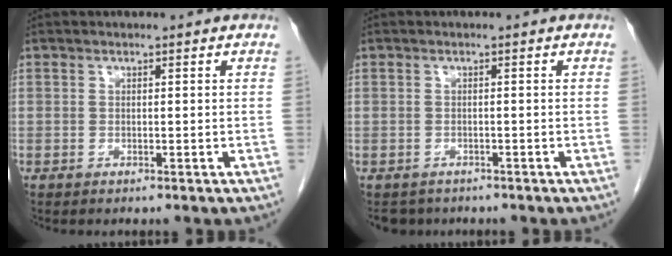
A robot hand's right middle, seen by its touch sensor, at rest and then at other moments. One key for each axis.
{"total": 3.1, "fx": -2.7, "fy": 1.6, "fz": 0.1, "tx": -0.007, "ty": -0.003, "tz": -0.038}